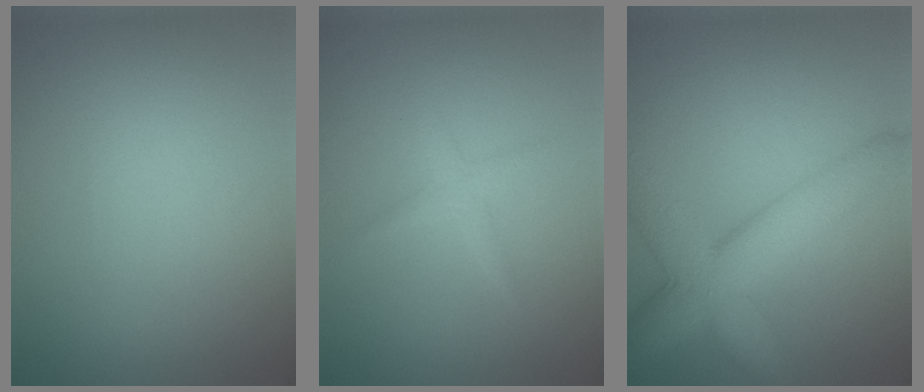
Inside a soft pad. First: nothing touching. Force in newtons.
{"total": 1.2, "press": 1.2, "slide": 0.0}
{"total": 8.0, "press": 8.0, "slide": 0.2}